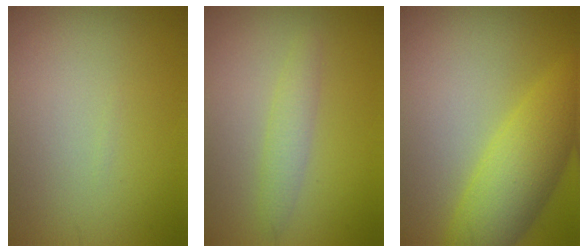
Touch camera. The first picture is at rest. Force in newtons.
{"total": 1.9, "press": 1.9, "slide": 0.0}
{"total": 6.6, "press": 6.6, "slide": 0.1}